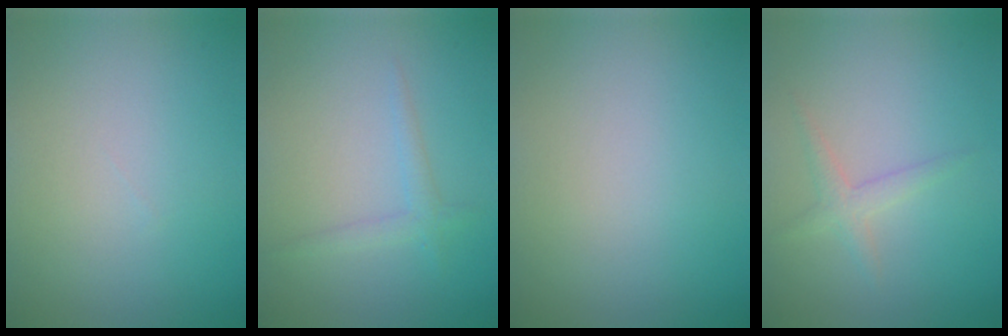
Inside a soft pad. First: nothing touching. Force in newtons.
{"total": 1.4, "press": 1.4, "slide": 0.1}
{"total": 0.0}
{"total": 1.6, "press": 1.6, "slide": 0.0}